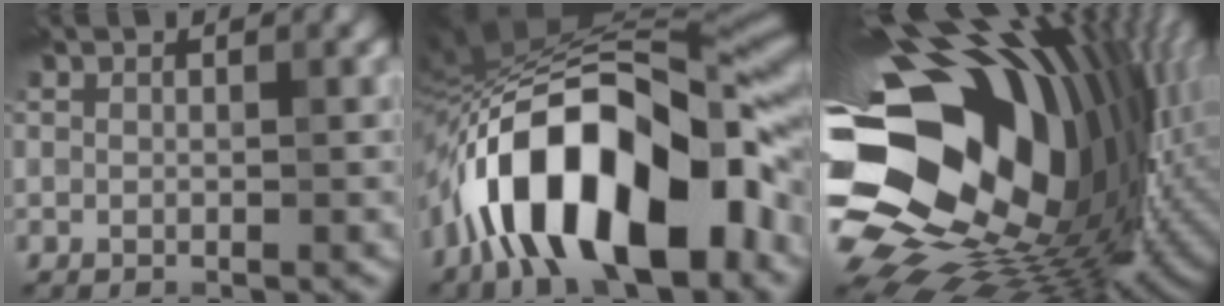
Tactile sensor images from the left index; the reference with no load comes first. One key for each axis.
{"total": 15.8, "fx": -6.3, "fy": 6.6, "fz": 12.9, "tx": -0.194, "ty": 0.023, "tz": -0.111}
{"total": 20.3, "fx": 1.7, "fy": 13.1, "fz": 15.4, "tx": -0.292, "ty": -0.030, "tz": 0.044}